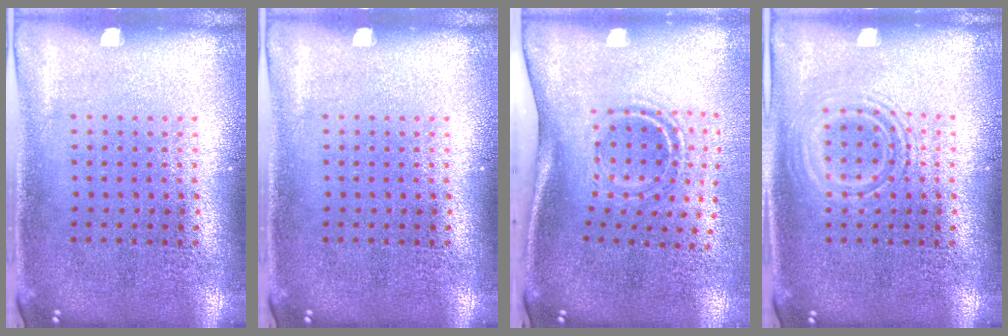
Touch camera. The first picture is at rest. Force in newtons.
{"total": 0.0}
{"total": 2.0, "press": 1.2, "slide": 1.6}
{"total": 1.1, "press": 1.1, "slide": 0.2}